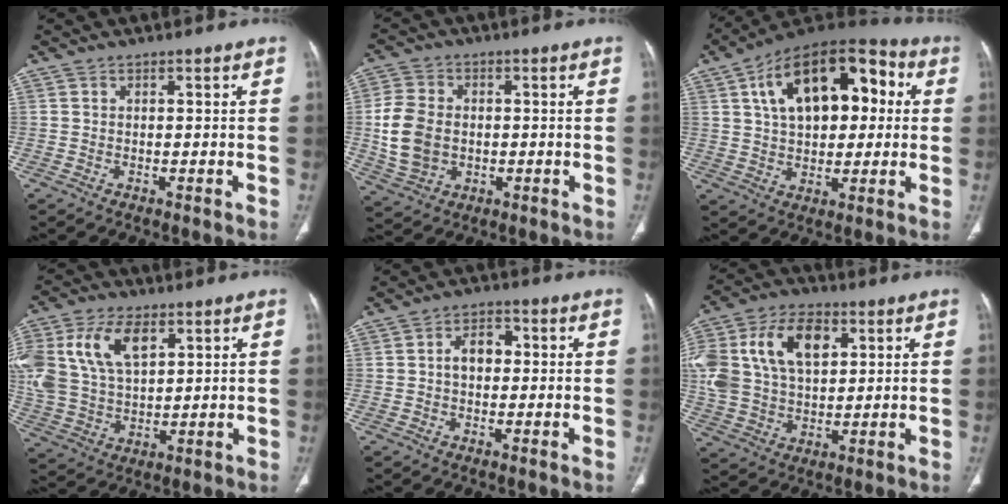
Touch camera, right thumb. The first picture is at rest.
{"total": 10.6, "force": [-0.4, 8.0, 6.9], "torque": [-0.132, 0.004, -0.002]}
{"total": 21.4, "force": [5.2, 12.2, 16.8], "torque": [-0.225, 0.025, 0.072]}
{"total": 18.6, "force": [6.8, 11.3, 13.1], "torque": [-0.291, 0.000, 0.132]}
{"total": 5.0, "force": [0.3, 3.4, 3.6], "torque": [-0.049, 0.016, -0.001]}
{"total": 22.3, "force": [6.7, 14.6, 15.6], "torque": [-0.338, 0.027, 0.125]}